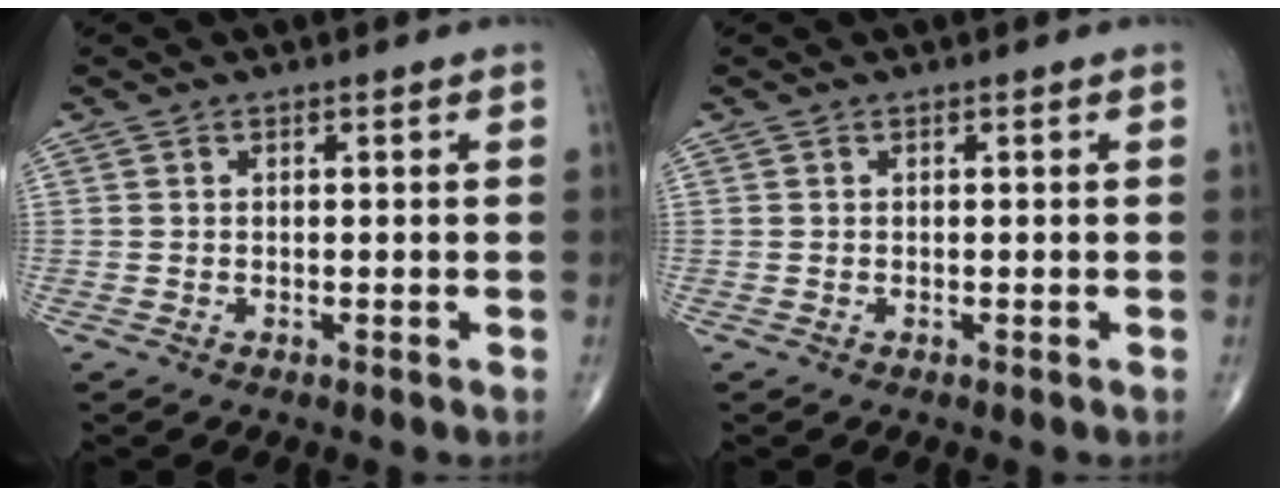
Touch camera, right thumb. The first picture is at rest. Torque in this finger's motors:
{"motor_torque": [0.48, 0.15, 0.17, 0.05, 0.01]}